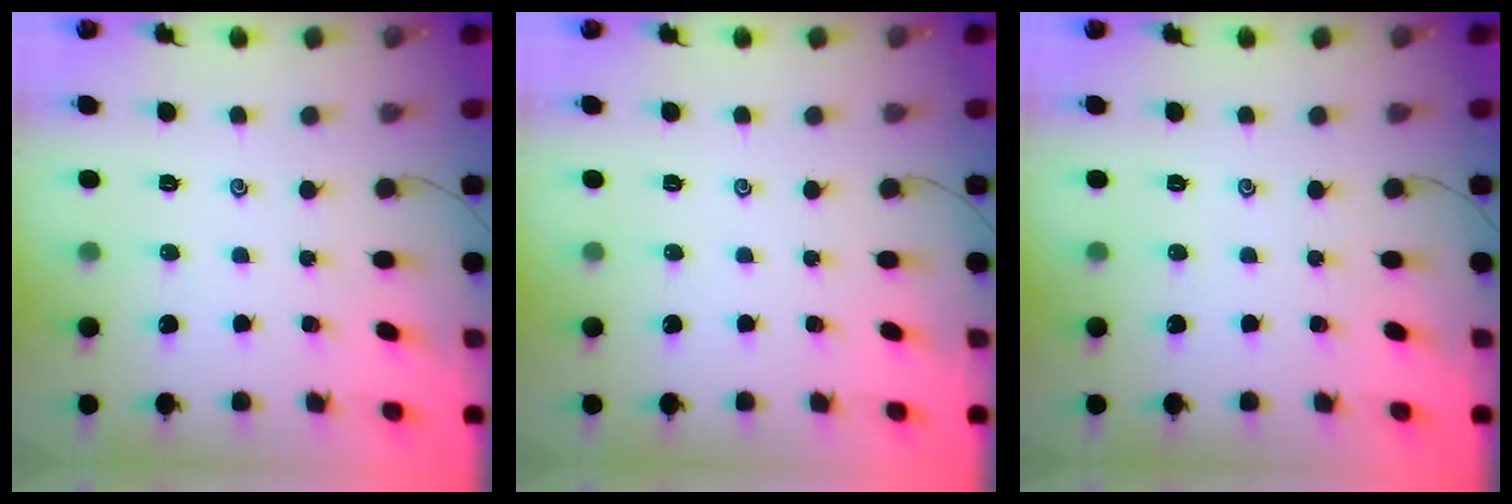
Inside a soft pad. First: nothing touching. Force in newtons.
{"total": 0.0}
{"total": 0.0}